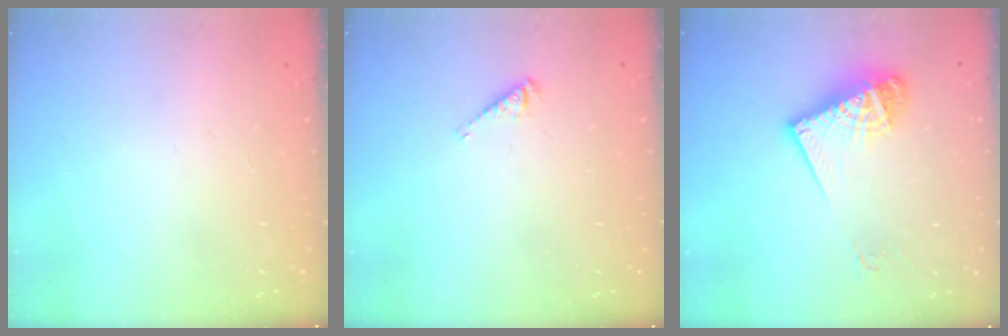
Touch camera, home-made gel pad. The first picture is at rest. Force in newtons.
{"total": 2.6, "press": 2.6, "slide": 0.1}
{"total": 12.6, "press": 12.5, "slide": 1.5}